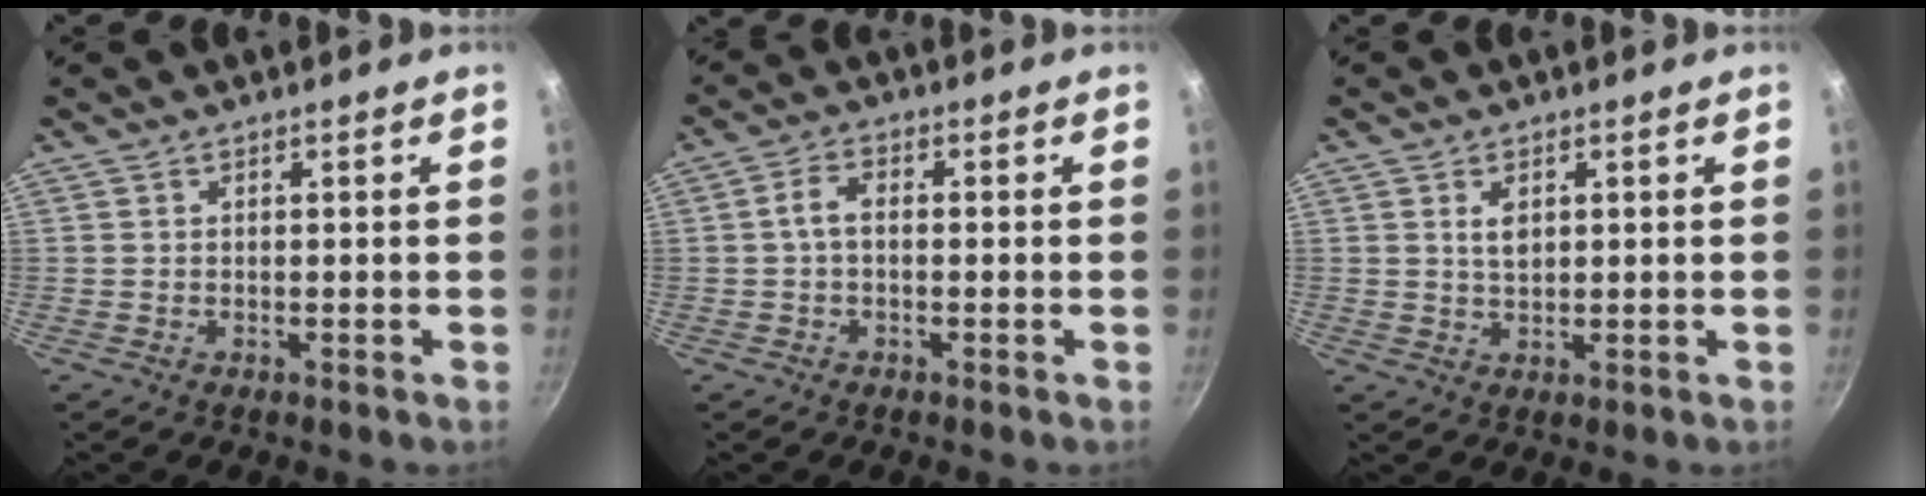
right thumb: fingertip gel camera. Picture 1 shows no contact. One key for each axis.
{"total": 3.7, "fx": -0.1, "fy": 2.2, "fz": 2.9, "tx": -0.054, "ty": 0.016, "tz": -0.006}
{"total": 2.9, "fx": 1.1, "fy": 1.7, "fz": 2.1, "tx": -0.029, "ty": -0.010, "tz": 0.021}